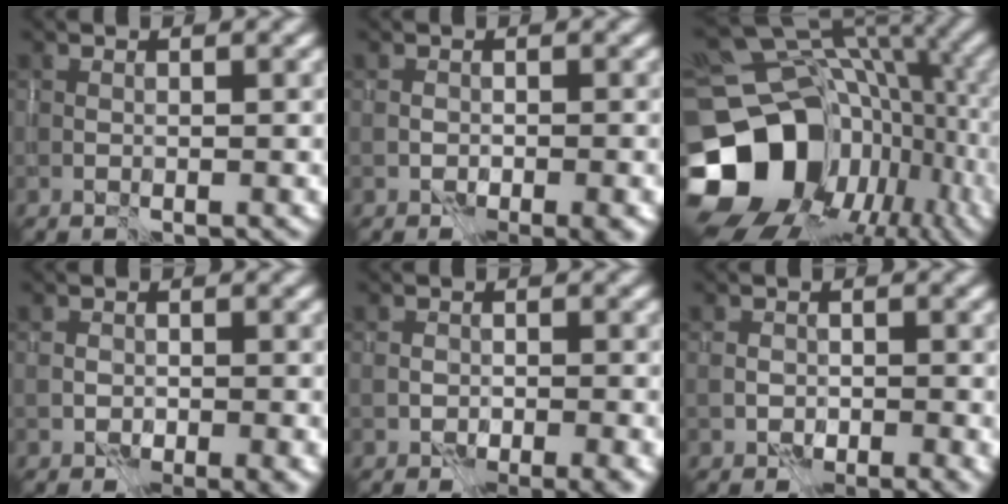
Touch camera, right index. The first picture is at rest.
{"total": 2.5, "force": [-1.3, 1.1, 1.8], "torque": [-0.024, -0.010, -0.016]}
{"total": 20.4, "force": [-6.9, 16.7, 9.5], "torque": [-0.181, -0.029, -0.099]}
{"total": 2.3, "force": [-1.0, 1.3, 1.6], "torque": [-0.025, -0.011, -0.012]}
{"total": 2.8, "force": [-1.6, 1.3, 1.9], "torque": [-0.024, -0.010, -0.022]}
{"total": 2.1, "force": [-1.1, 1.3, 1.2], "torque": [-0.022, -0.010, -0.015]}